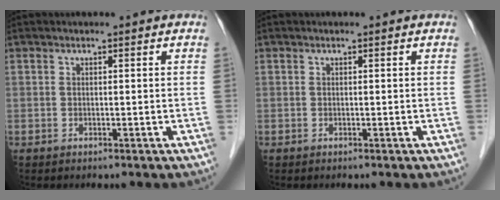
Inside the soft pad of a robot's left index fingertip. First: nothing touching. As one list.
[{"total": 0.0}]